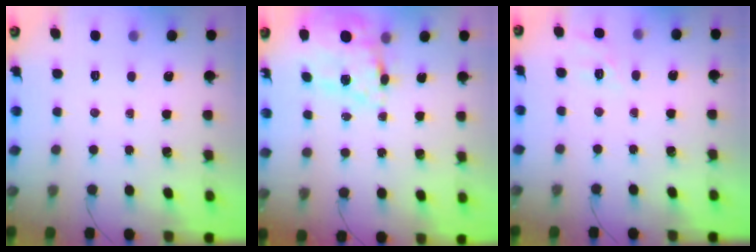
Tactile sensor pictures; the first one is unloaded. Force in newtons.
{"total": 20.2, "press": 19.8, "slide": 4.0}
{"total": 2.4, "press": 1.8, "slide": 1.5}